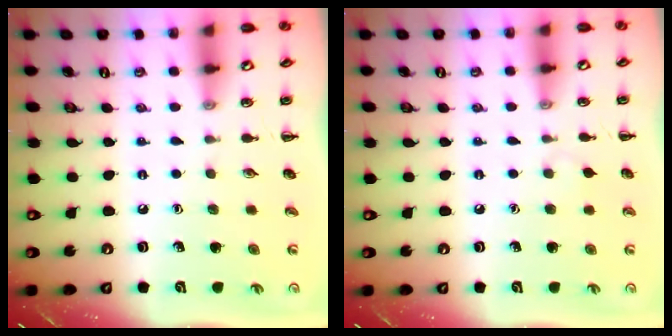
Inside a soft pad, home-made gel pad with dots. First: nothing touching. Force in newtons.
{"total": 2.6, "press": 2.4, "slide": 1.1}